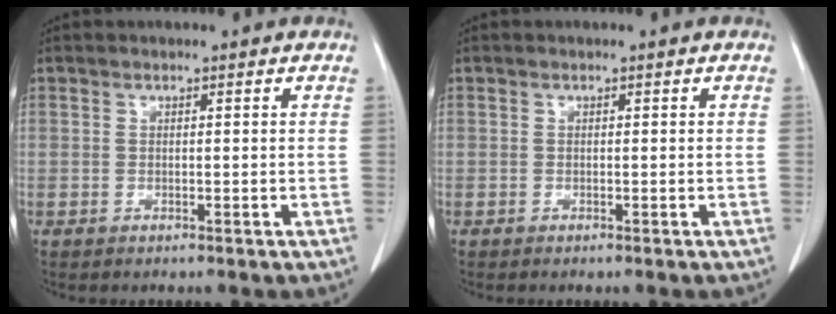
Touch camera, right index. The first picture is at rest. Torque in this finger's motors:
{"motor_torque": [-0.07, 0.01, -0.20, -0.02]}